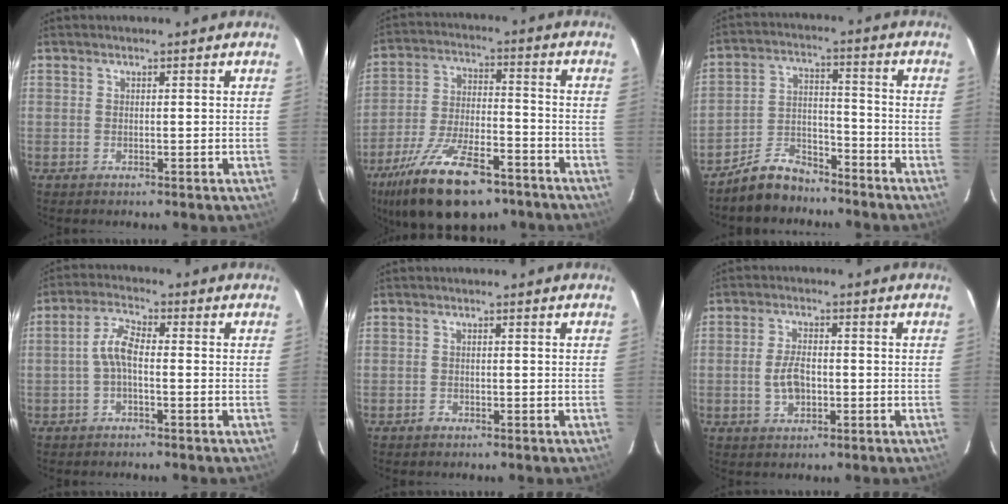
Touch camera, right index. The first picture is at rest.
{"total": 20.6, "force": [-13.9, 8.2, 12.8], "torque": [-0.254, -0.028, -0.228]}
{"total": 8.7, "force": [-7.3, 4.0, 2.6], "torque": [-0.070, 0.029, -0.123]}
{"total": 4.3, "force": [-1.1, 1.4, 3.9], "torque": [-0.089, 0.017, -0.026]}
{"total": 1.1, "force": [-0.7, 0.8, 0.1], "torque": [-0.001, 0.004, -0.012]}
{"total": 5.3, "force": [-1.0, 3.0, 4.2], "torque": [-0.085, 0.002, -0.013]}